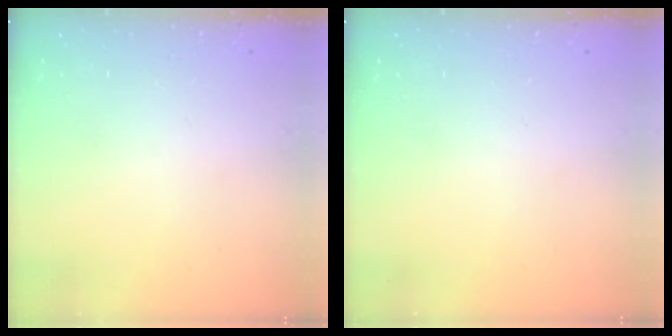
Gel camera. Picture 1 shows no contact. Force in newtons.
{"total": 0.0}